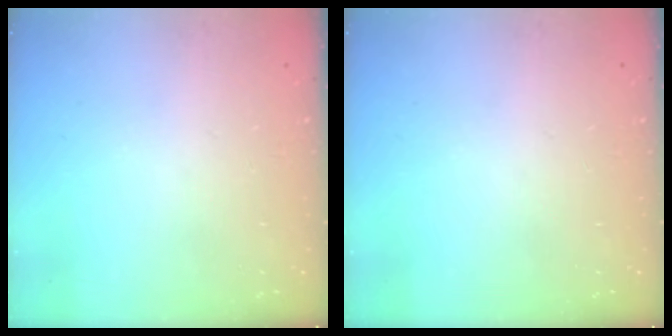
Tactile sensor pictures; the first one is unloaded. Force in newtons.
{"total": 0.0}